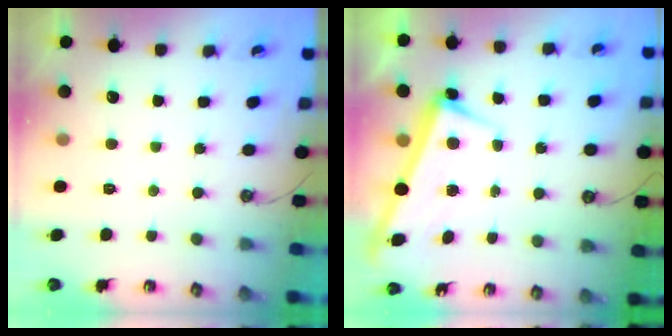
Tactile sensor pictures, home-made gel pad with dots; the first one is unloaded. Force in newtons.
{"total": 2.4, "press": 2.2, "slide": 0.9}